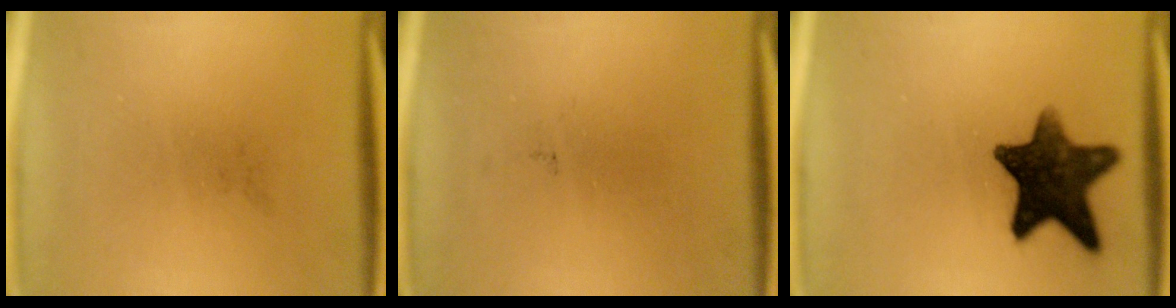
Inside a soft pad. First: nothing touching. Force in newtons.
{"total": 0.0}
{"total": 13.5}